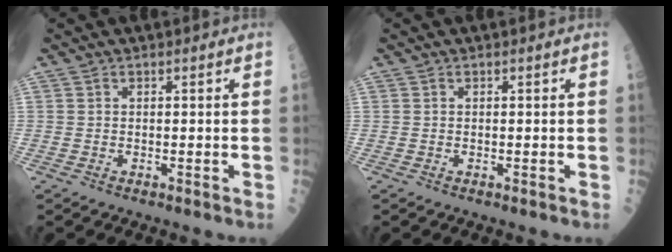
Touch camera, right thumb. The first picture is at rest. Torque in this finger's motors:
{"motor_torque": [-0.02, 0.02, -0.18, -0.07, 0.00]}